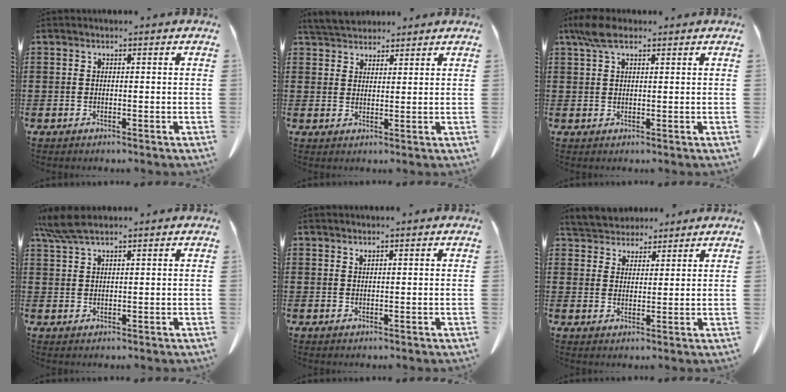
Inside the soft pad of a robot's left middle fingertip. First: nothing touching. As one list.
[{"total": 4.1, "force": [3.9, 1.0, 0.6], "torque": [-0.024, -0.006, 0.075]}, {"total": 4.3, "force": [2.3, 1.8, 3.2], "torque": [-0.076, 0.004, 0.041]}, {"total": 4.8, "force": [3.7, 0.8, 3.0], "torque": [-0.067, 0.000, 0.070]}, {"total": 0.7, "force": [0.6, 0.0, 0.3], "torque": [-0.008, -0.002, 0.013]}, {"total": 4.2, "force": [4.0, 1.4, -0.2], "torque": [-0.013, -0.012, 0.075]}]